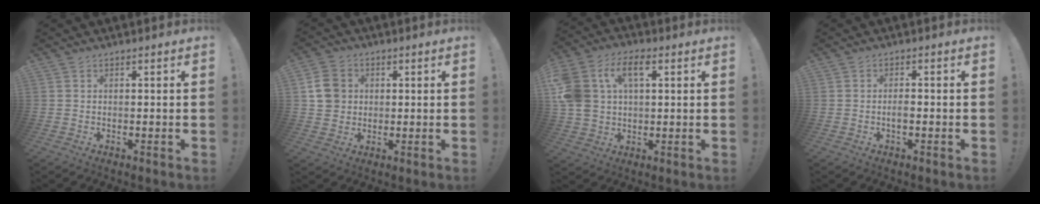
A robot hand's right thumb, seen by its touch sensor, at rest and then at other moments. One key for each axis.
{"total": 8.6, "fx": 1.7, "fy": 7.7, "fz": 3.3, "tx": -0.055, "ty": 0.005, "tz": 0.035}
{"total": 13.0, "fx": 4.2, "fy": 9.0, "fz": 8.3, "tx": -0.182, "ty": -0.001, "tz": 0.078}
{"total": 2.4, "fx": -0.8, "fy": 0.8, "fz": 2.1, "tx": -0.039, "ty": 0.006, "tz": -0.015}